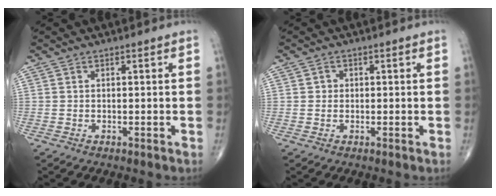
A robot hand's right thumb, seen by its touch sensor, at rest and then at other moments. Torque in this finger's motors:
{"motor_torque": [-0.23, 0.21, -0.12, -0.16, 0.02]}